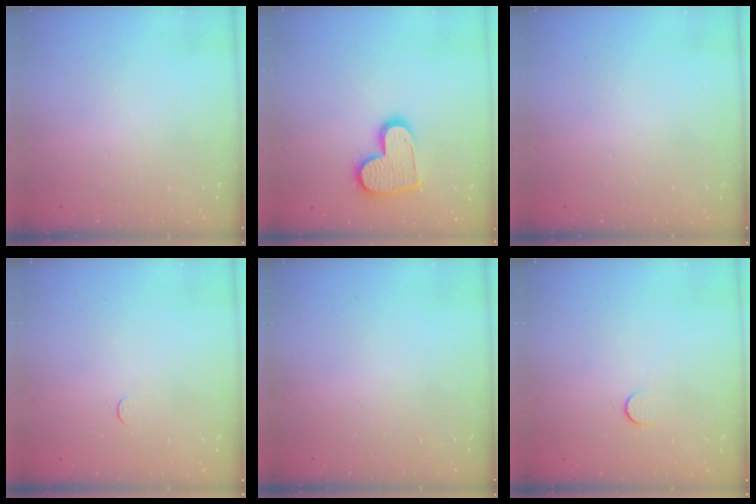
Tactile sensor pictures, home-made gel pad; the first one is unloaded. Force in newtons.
{"total": 14.6, "press": 14.6, "slide": 1.2}
{"total": 0.0}
{"total": 2.4, "press": 2.4, "slide": 0.3}
{"total": 0.0}
{"total": 4.1, "press": 4.1, "slide": 0.4}